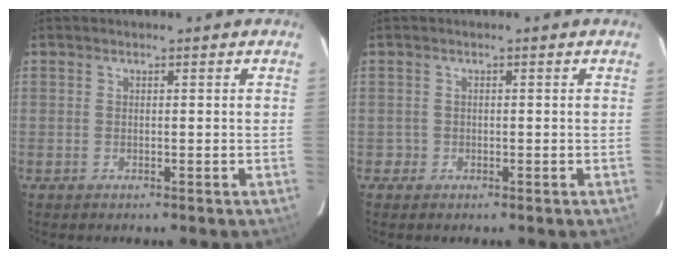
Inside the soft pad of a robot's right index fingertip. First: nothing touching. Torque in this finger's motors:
{"motor_torque": [-0.16, 0.13, -0.62, -0.13]}